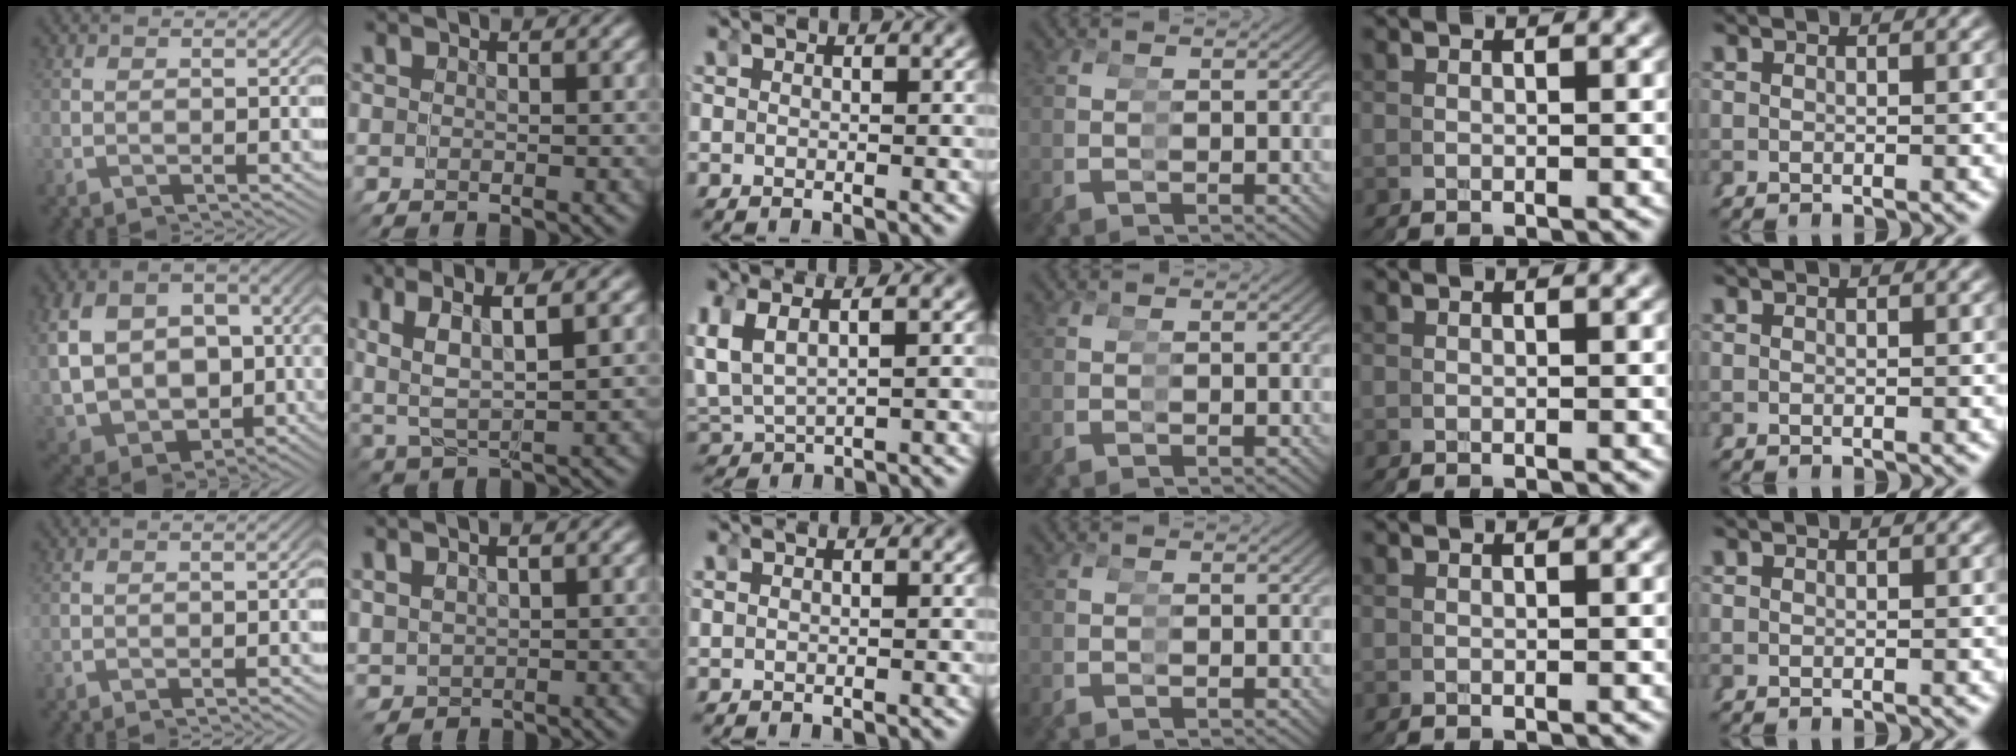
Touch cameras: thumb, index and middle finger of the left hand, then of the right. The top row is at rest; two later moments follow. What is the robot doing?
{"motion": "grasp_and_lifting", "object": "hoodie"}